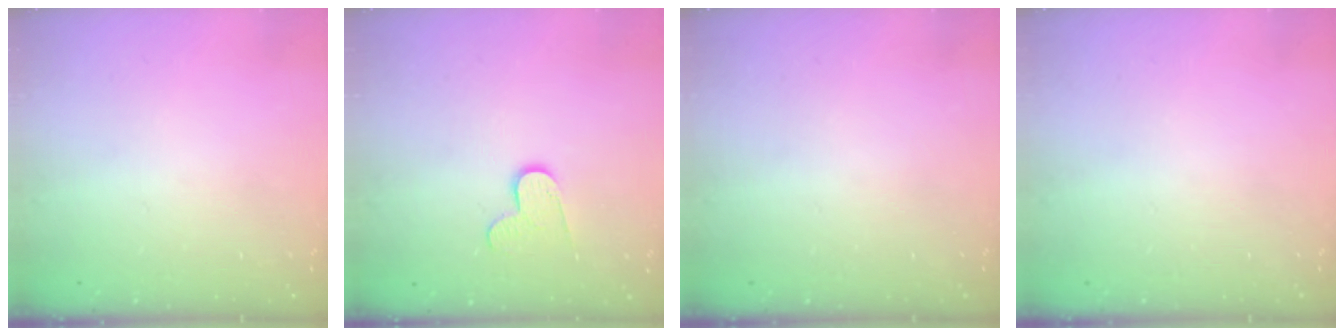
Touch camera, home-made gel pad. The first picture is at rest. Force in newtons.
{"total": 7.1, "press": 7.1, "slide": 0.5}
{"total": 0.0}
{"total": 0.0}